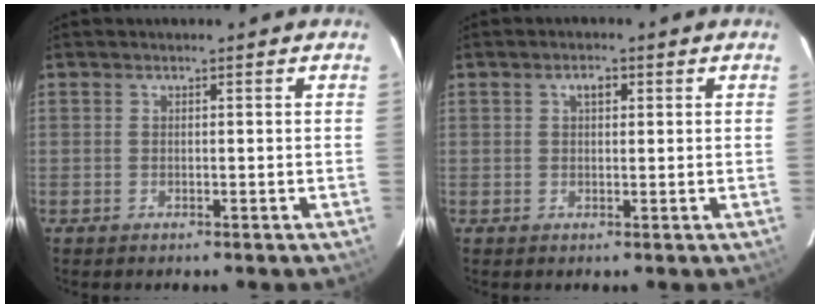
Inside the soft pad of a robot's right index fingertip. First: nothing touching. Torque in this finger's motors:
{"motor_torque": [0.14, -0.07, 0.11, 0.03]}